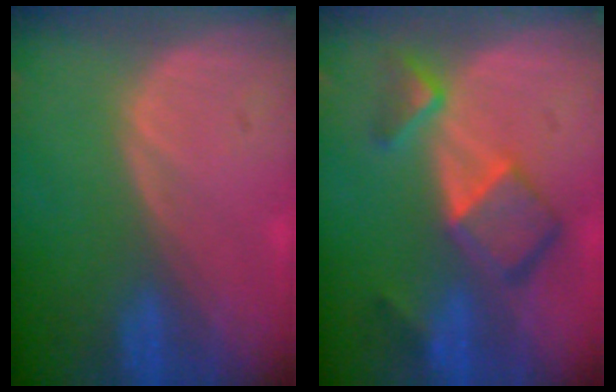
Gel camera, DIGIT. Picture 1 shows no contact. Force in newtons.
{"total": 7.4, "press": 6.4, "slide": 3.8}